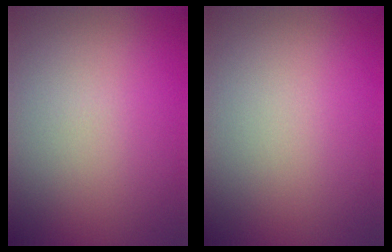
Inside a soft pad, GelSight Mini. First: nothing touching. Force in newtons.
{"total": 0.0}